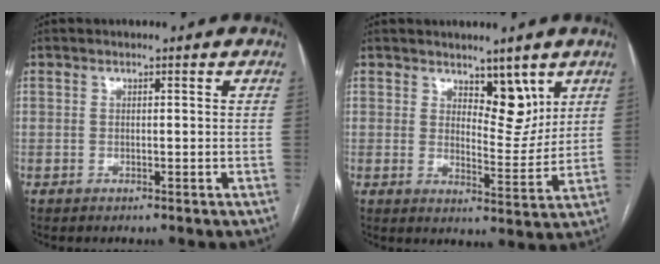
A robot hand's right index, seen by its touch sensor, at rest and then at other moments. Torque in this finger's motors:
{"motor_torque": [-0.01, 0.31, 0.09, 0.00]}